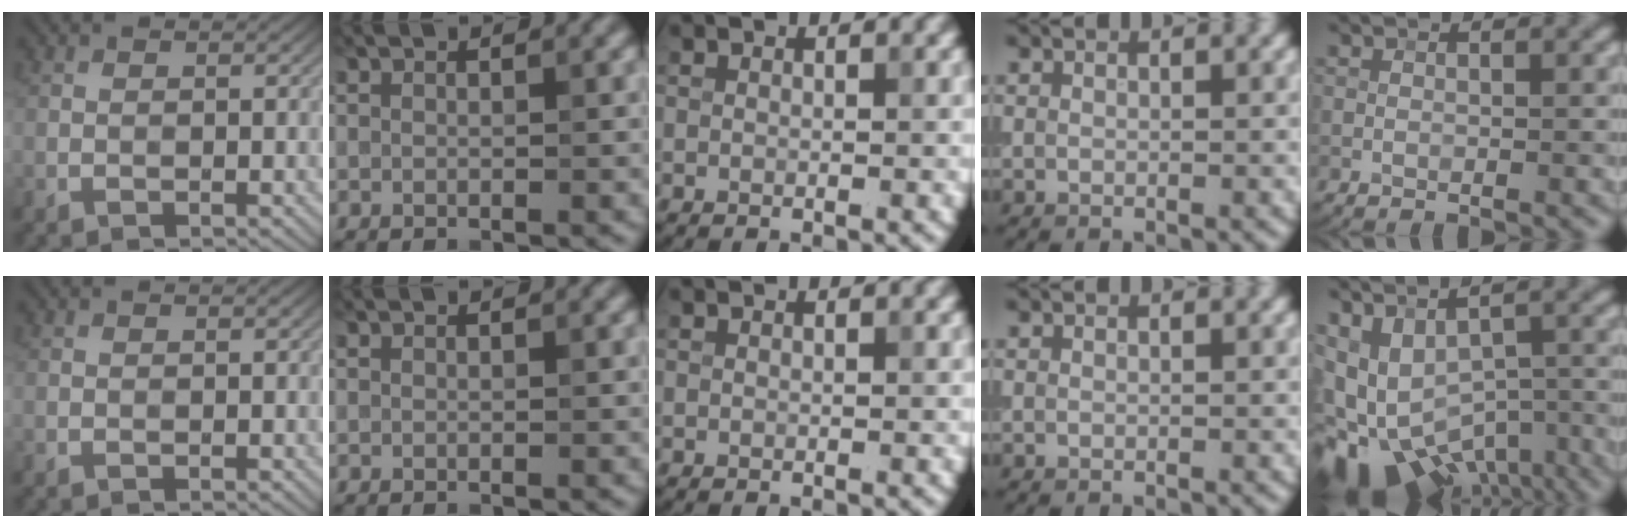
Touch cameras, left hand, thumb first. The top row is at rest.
{"little": {"total": 12.1, "force": [-5.1, 7.1, 8.4], "torque": [-0.137, -0.006, -0.054]}}